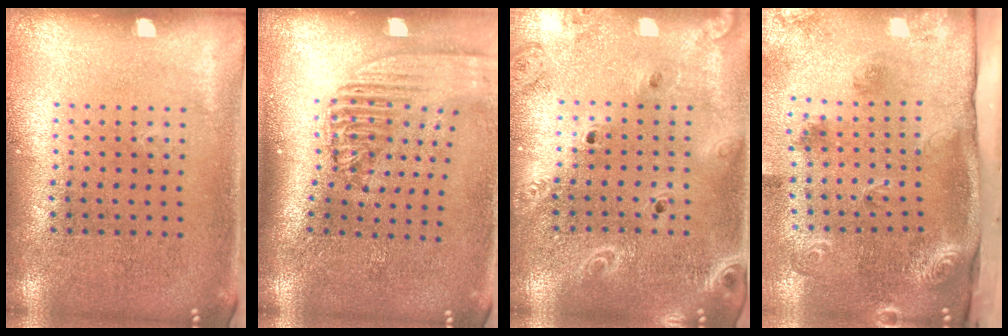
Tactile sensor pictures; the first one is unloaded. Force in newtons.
{"total": 2.3, "press": 1.8, "slide": 1.5}
{"total": 2.2, "press": 2.0, "slide": 0.9}
{"total": 2.7, "press": 1.9, "slide": 1.8}